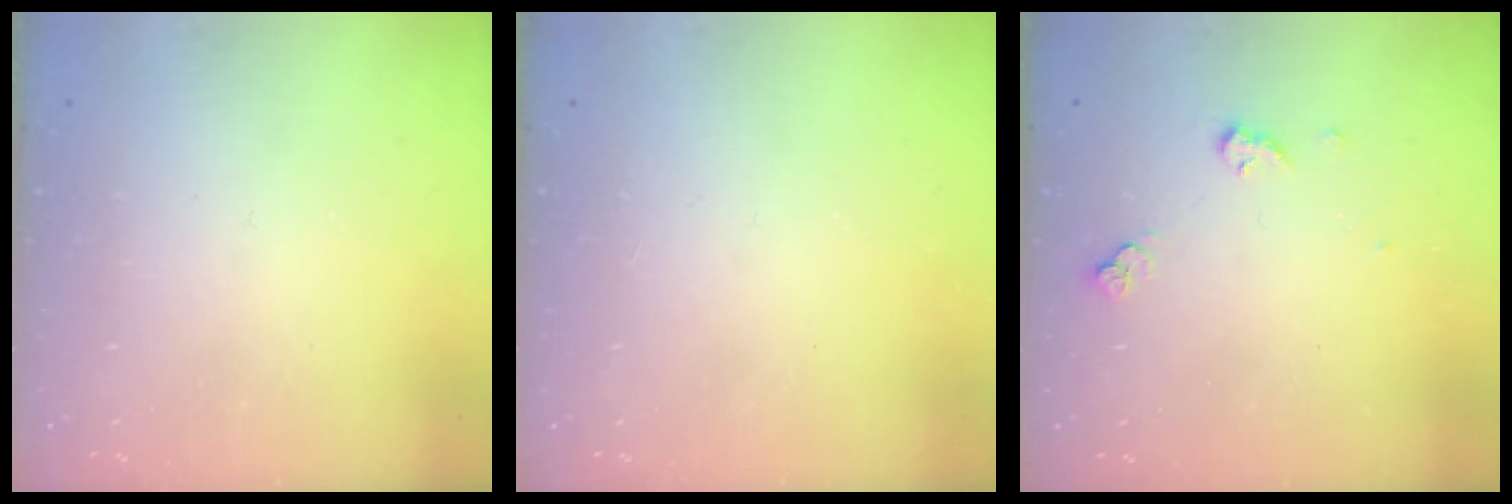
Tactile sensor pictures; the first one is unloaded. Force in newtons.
{"total": 1.7, "press": 1.7, "slide": 0.2}
{"total": 6.0, "press": 5.7, "slide": 1.7}